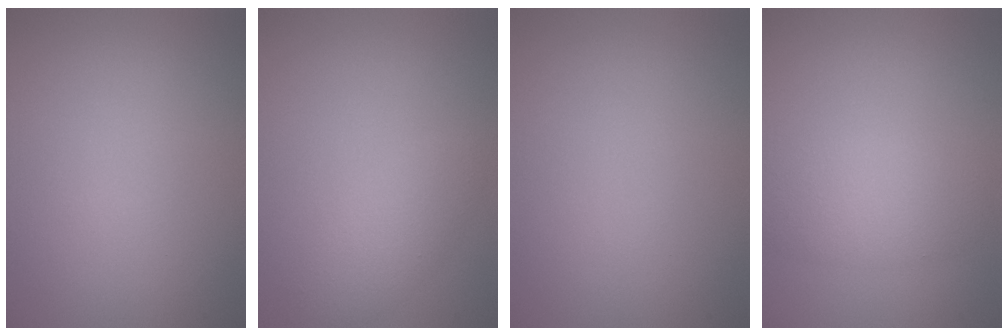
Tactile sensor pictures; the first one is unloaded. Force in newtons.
{"total": 2.5, "press": 2.5, "slide": 0.1}
{"total": 0.0}
{"total": 2.9, "press": 2.9, "slide": 0.2}